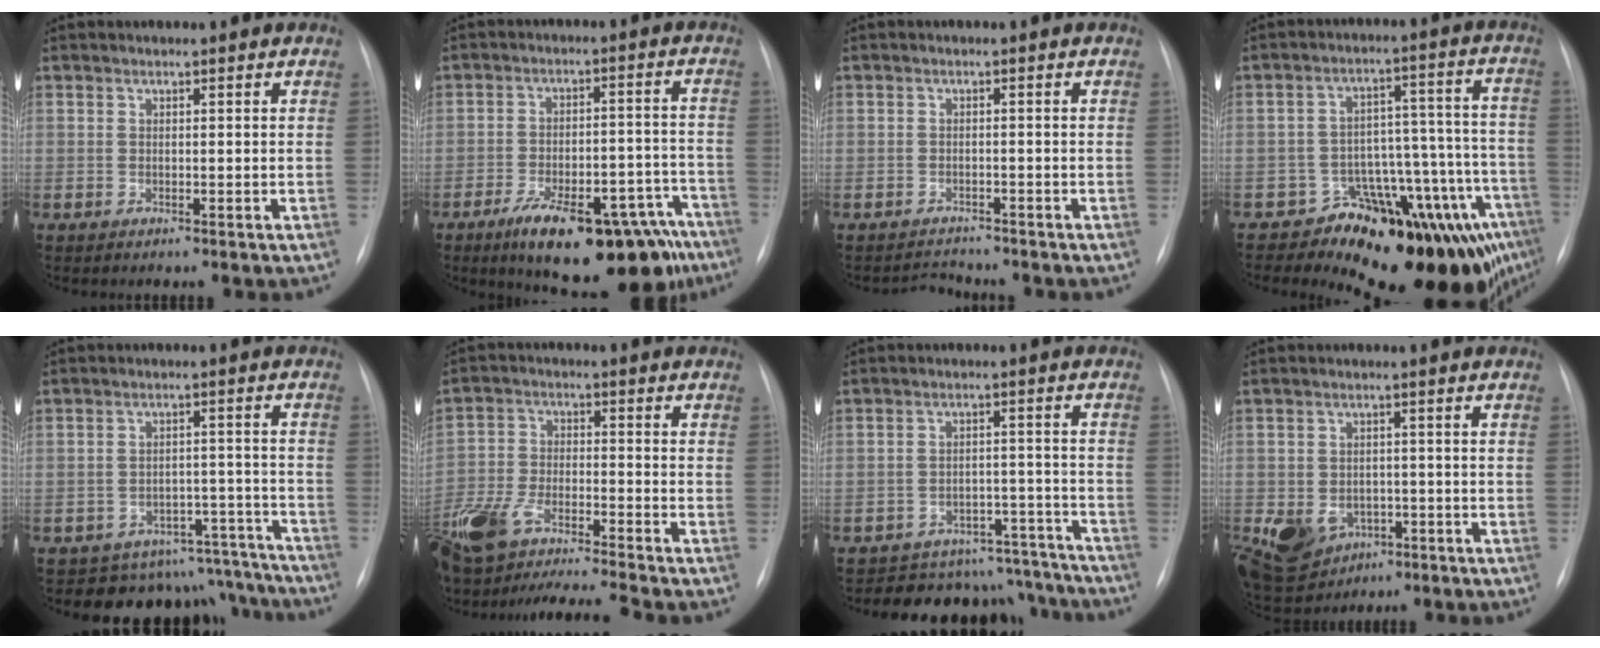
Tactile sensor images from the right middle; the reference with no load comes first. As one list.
[{"total": 20.3, "force": [-14.6, 6.9, 12.3], "torque": [-0.112, 0.040, -0.207]}, {"total": 2.0, "force": [-1.8, 0.5, -0.8], "torque": [0.010, -0.008, -0.029]}, {"total": 15.3, "force": [-10.6, 3.9, 10.3], "torque": [-0.069, 0.066, -0.145]}, {"total": 13.8, "force": [-13.0, 4.5, -0.6], "torque": [0.037, 0.057, -0.156]}, {"total": 15.4, "force": [-12.8, 1.8, 8.3], "torque": [-0.182, -0.003, -0.230]}, {"total": 15.7, "force": [-14.8, 5.0, 1.2], "torque": [-0.001, 0.046, -0.182]}, {"total": 12.8, "force": [-4.8, 10.2, 6.0], "torque": [-0.141, 0.004, -0.061]}]